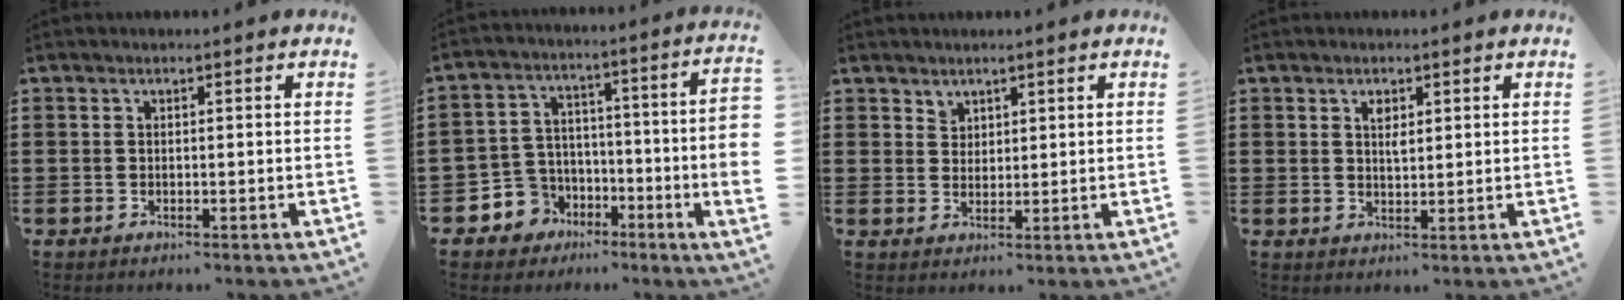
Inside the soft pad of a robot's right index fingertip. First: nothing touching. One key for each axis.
{"total": 6.6, "fx": -4.5, "fy": 3.8, "fz": 2.9, "tx": -0.075, "ty": 0.007, "tz": -0.088}
{"total": 2.0, "fx": 1.6, "fy": 1.2, "fz": 0.1, "tx": -0.005, "ty": 0.002, "tz": 0.033}
{"total": 1.9, "fx": 0.9, "fy": 0.8, "fz": 1.5, "tx": -0.025, "ty": 0.000, "tz": 0.013}